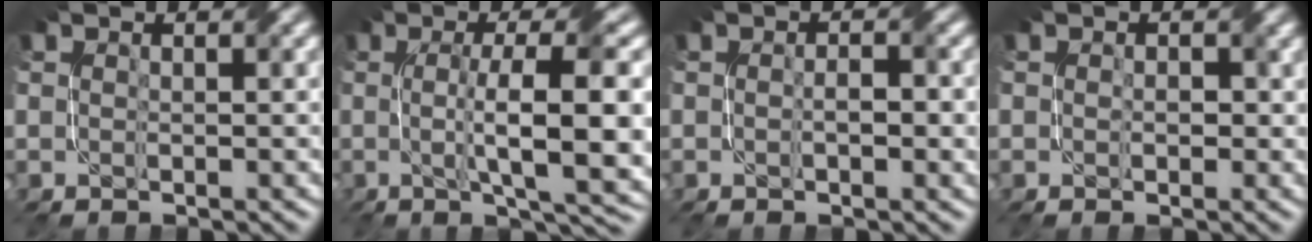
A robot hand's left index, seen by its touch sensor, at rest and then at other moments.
{"total": 10.7, "force": [-0.4, 2.4, 10.4], "torque": [-0.143, 0.002, -0.005]}
{"total": 2.4, "force": [-0.2, 0.9, 2.2], "torque": [-0.035, -0.001, -0.002]}
{"total": 1.6, "force": [0.0, 1.1, 1.3], "torque": [-0.014, -0.002, 0.001]}